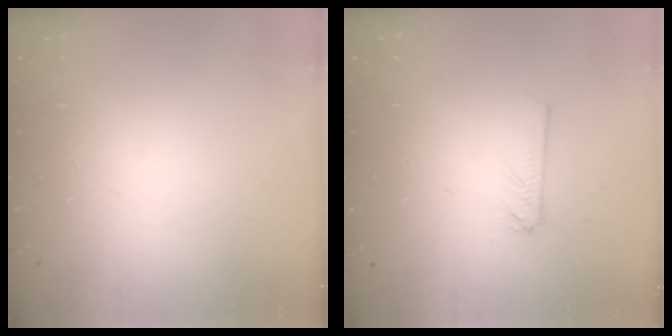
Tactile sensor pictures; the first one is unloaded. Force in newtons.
{"total": 2.4, "press": 2.4, "slide": 0.2}